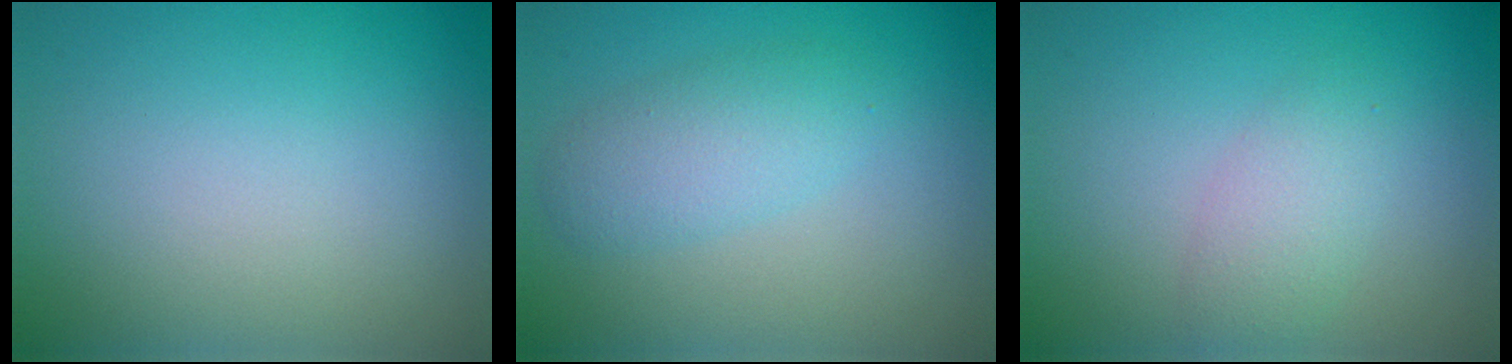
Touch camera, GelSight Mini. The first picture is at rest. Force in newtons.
{"total": 2.8, "press": 2.8, "slide": 0.1}
{"total": 2.3, "press": 2.3, "slide": 0.1}